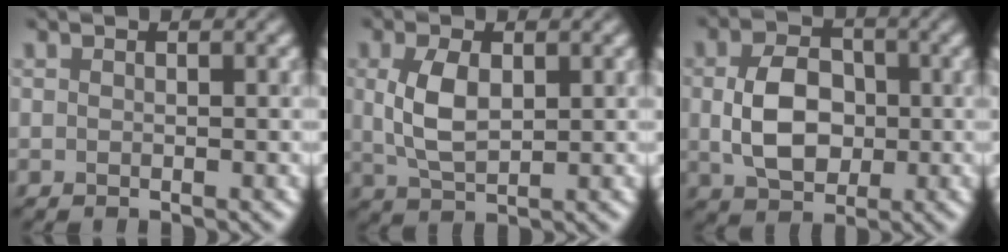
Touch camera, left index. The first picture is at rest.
{"total": 4.0, "force": [0.7, 2.2, 3.3], "torque": [-0.077, 0.001, 0.016]}
{"total": 5.7, "force": [0.0, 4.0, 4.1], "torque": [-0.083, -0.002, -0.001]}